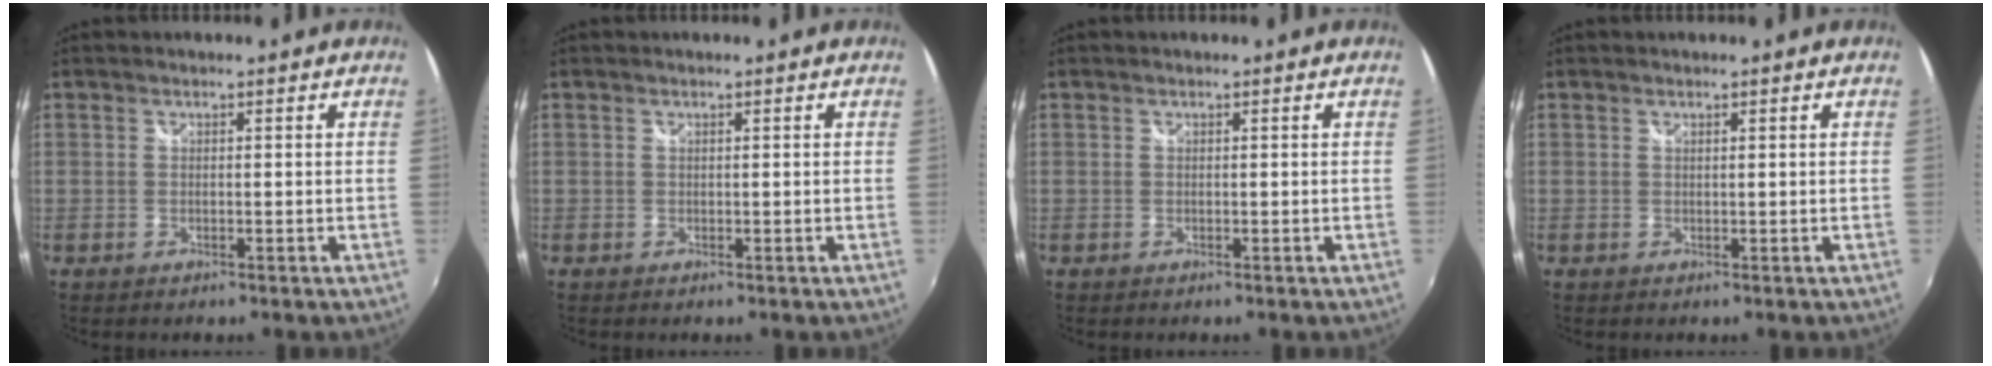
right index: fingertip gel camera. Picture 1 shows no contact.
{"total": 0.0}
{"total": 0.0}
{"total": 0.0}